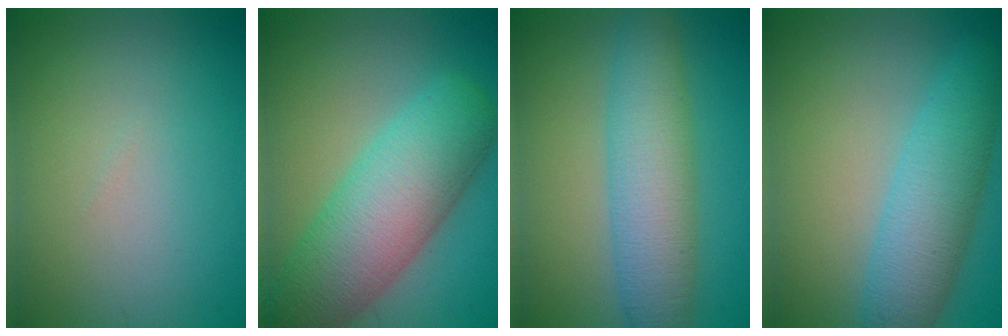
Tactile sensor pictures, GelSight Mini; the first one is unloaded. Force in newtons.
{"total": 9.5, "press": 9.5, "slide": 0.3}
{"total": 6.5, "press": 6.5, "slide": 0.1}
{"total": 6.0, "press": 6.0, "slide": 0.1}